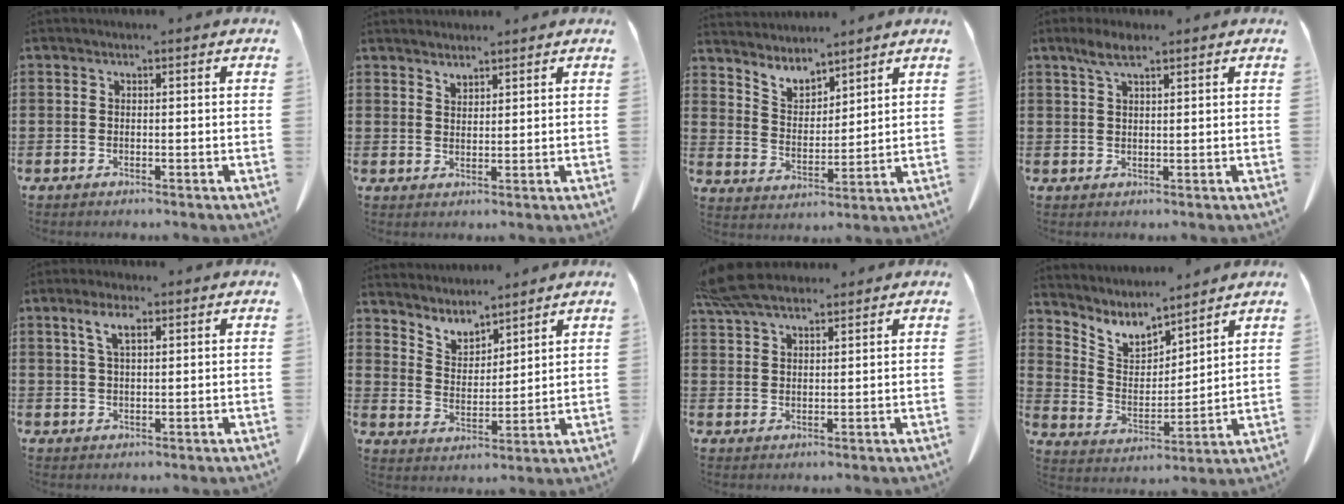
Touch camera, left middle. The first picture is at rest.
{"total": 2.0, "force": [2.0, 0.5, 0.1], "torque": [-0.005, -0.001, 0.039]}
{"total": 5.1, "force": [4.8, 1.5, 0.7], "torque": [-0.034, -0.024, 0.088]}
{"total": 3.6, "force": [2.2, 0.9, 2.6], "torque": [-0.057, 0.003, 0.040]}
{"total": 4.4, "force": [2.1, 1.4, 3.6], "torque": [-0.079, 0.008, 0.036]}
{"total": 4.7, "force": [4.6, 1.2, 0.0], "torque": [-0.022, -0.029, 0.081]}
{"total": 7.0, "force": [5.9, 1.9, 3.3], "torque": [-0.081, -0.005, 0.113]}
{"total": 5.6, "force": [5.0, 2.2, 1.2], "torque": [-0.054, -0.034, 0.085]}